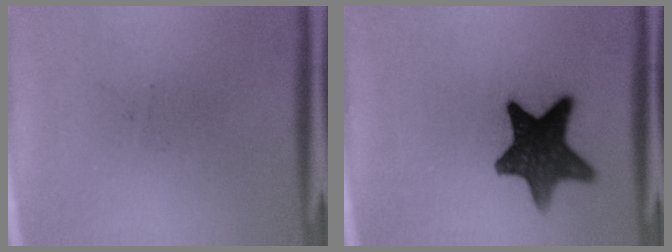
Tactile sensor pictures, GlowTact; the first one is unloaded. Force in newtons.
{"total": 13.2}